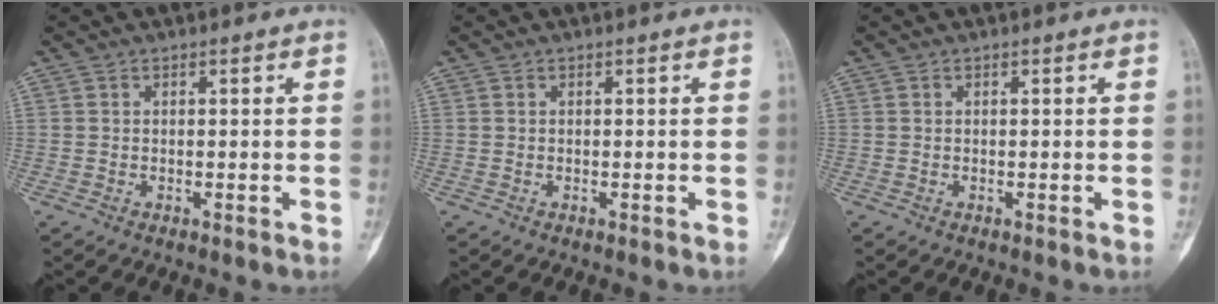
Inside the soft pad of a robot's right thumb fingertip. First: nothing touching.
{"total": 0.0}
{"total": 0.0}